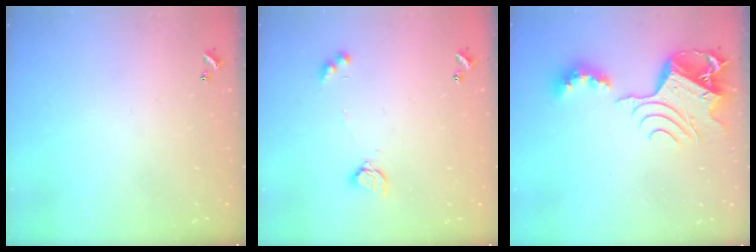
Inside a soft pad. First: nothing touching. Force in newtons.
{"total": 4.5, "press": 4.5, "slide": 0.4}
{"total": 13.1, "press": 13.0, "slide": 1.6}